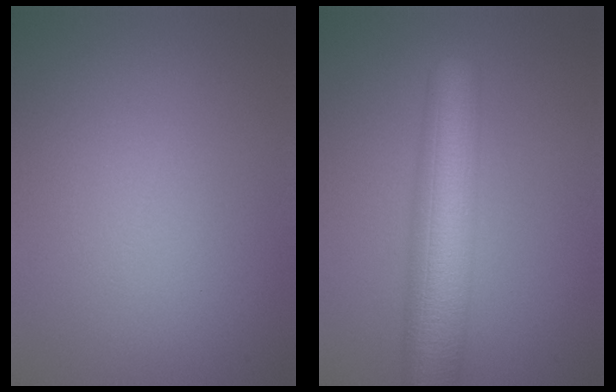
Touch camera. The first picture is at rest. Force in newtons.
{"total": 8.9, "press": 8.9, "slide": 0.3}